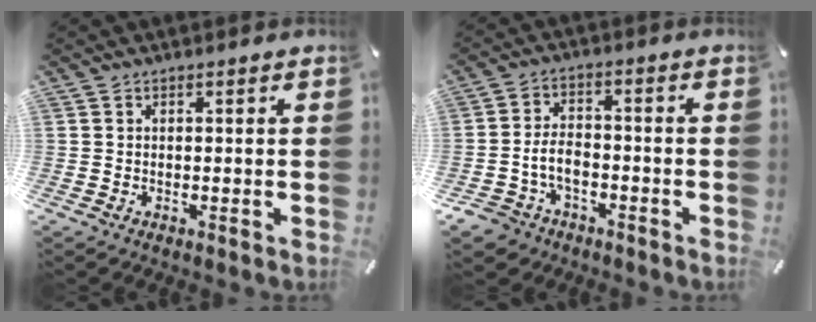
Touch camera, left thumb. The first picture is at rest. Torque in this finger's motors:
{"motor_torque": [0.04, 0.98, 0.05, 0.06, 0.25]}